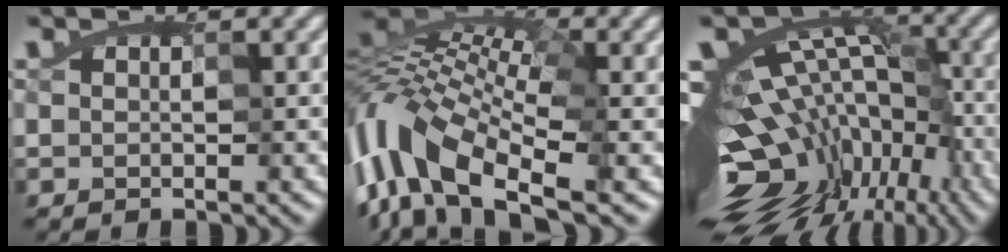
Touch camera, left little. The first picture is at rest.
{"total": 12.5, "force": [-4.7, 5.9, 10.0], "torque": [-0.218, 0.010, -0.102]}
{"total": 15.7, "force": [-6.3, 9.7, 10.7], "torque": [-0.173, 0.012, -0.066]}